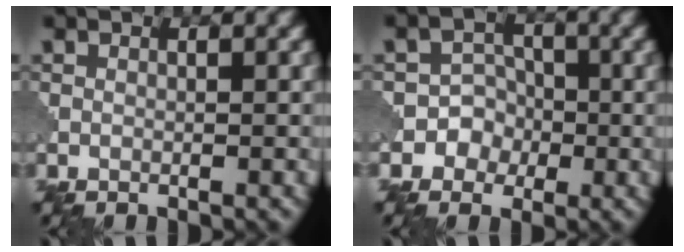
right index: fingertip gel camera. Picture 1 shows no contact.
{"total": 3.0, "force": [-1.0, 2.8, 0.6], "torque": [0.017, 0.012, -0.035]}